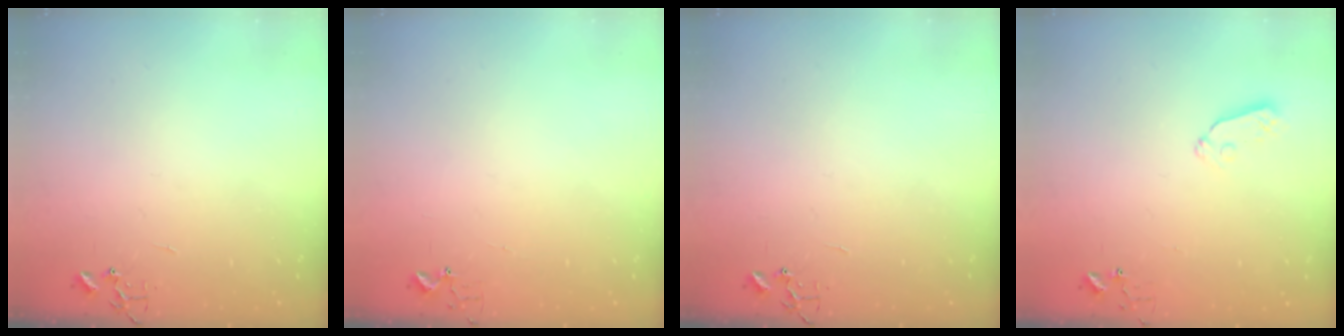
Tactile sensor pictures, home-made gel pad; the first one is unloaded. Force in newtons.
{"total": 3.7, "press": 3.7, "slide": 0.2}
{"total": 0.0}
{"total": 3.7, "press": 3.6, "slide": 0.5}